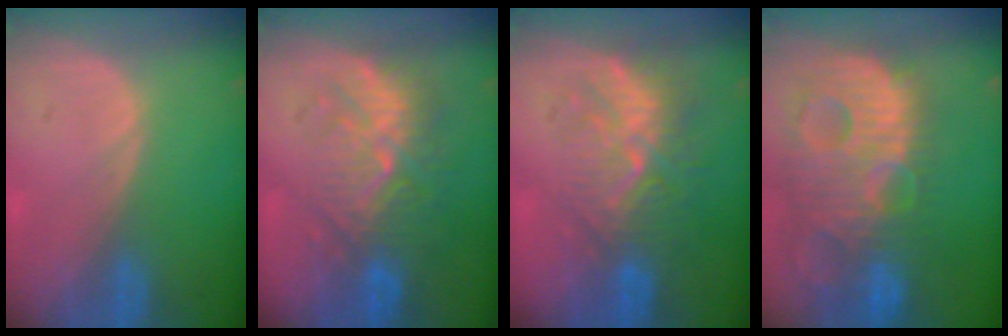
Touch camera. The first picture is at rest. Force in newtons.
{"total": 9.4, "press": 9.1, "slide": 2.6}
{"total": 9.3, "press": 8.6, "slide": 3.5}
{"total": 14.1, "press": 12.2, "slide": 7.1}